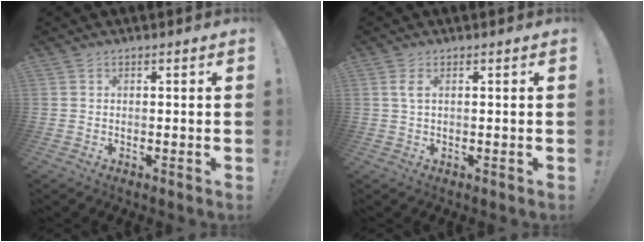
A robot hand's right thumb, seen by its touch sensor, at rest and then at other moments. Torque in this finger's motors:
{"motor_torque": [-0.15, 0.01, 0.35, -0.05, 0.05]}